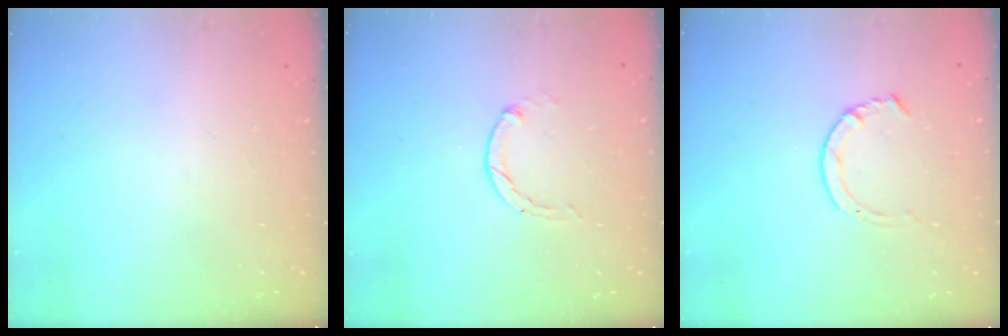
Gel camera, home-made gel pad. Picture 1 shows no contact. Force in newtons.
{"total": 0.8, "press": 0.7, "slide": 0.2}
{"total": 3.5, "press": 3.5, "slide": 0.4}